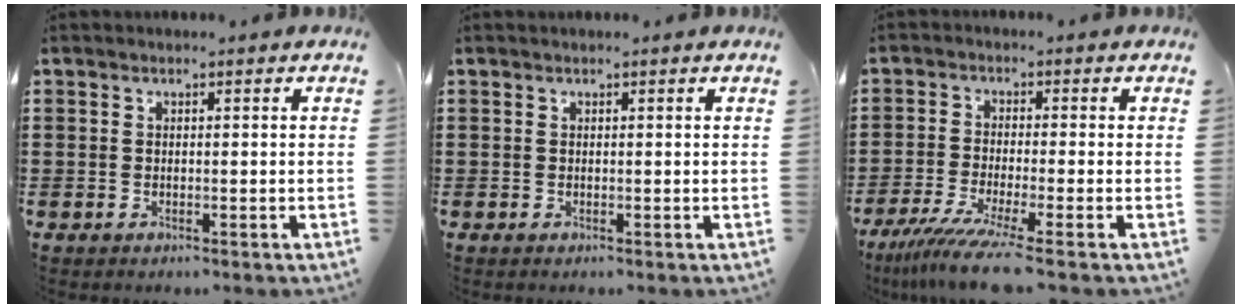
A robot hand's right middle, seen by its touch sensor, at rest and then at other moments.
{"total": 0.0}
{"total": 6.5, "force": [-4.7, -0.4, 4.4], "torque": [-0.098, -0.025, -0.090]}